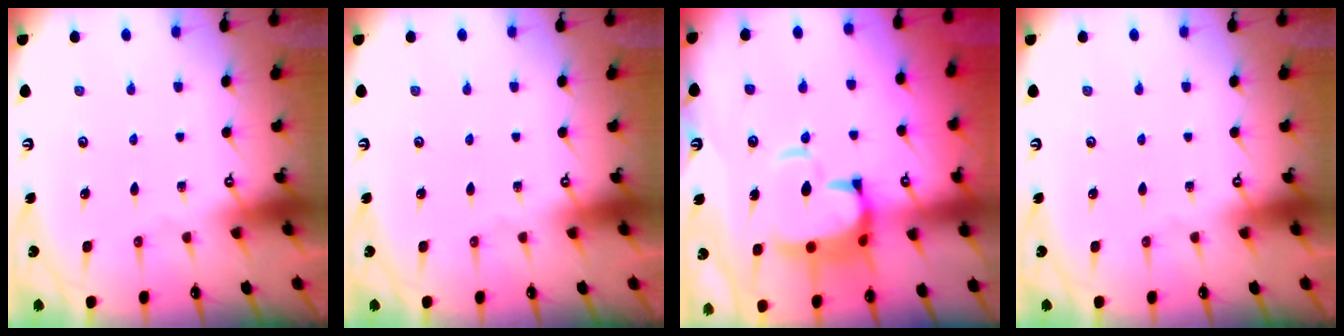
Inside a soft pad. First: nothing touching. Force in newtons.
{"total": 0.0}
{"total": 7.5, "press": 7.4, "slide": 1.3}
{"total": 0.0}